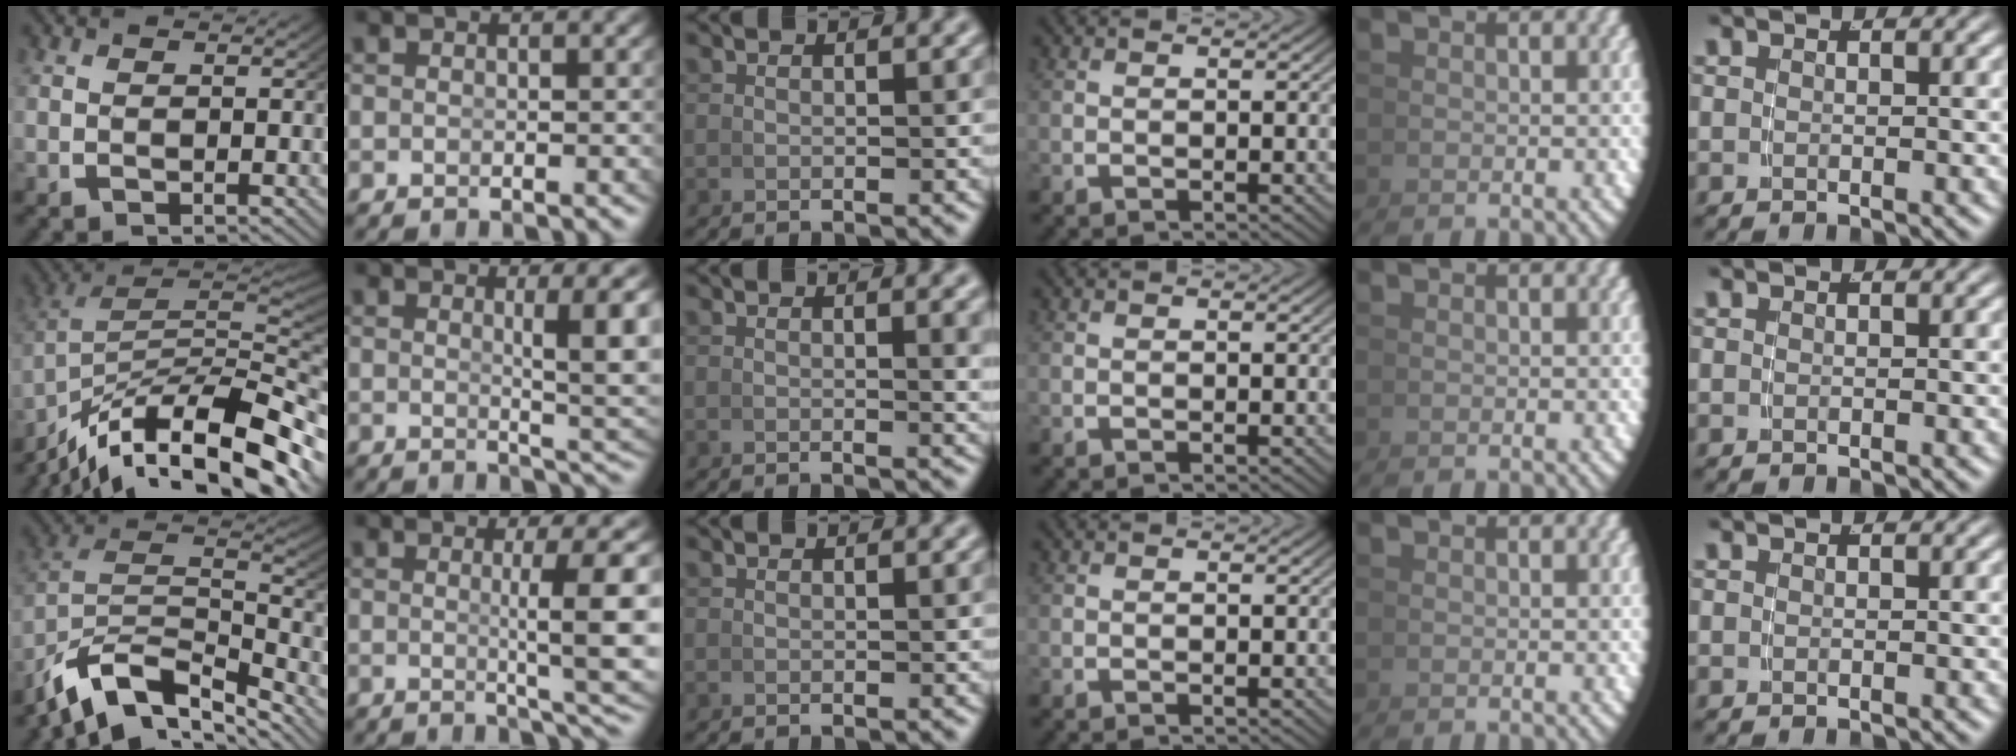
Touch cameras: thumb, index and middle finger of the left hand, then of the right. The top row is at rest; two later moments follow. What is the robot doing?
{"motion": "lift_and_place", "object": "cup"}